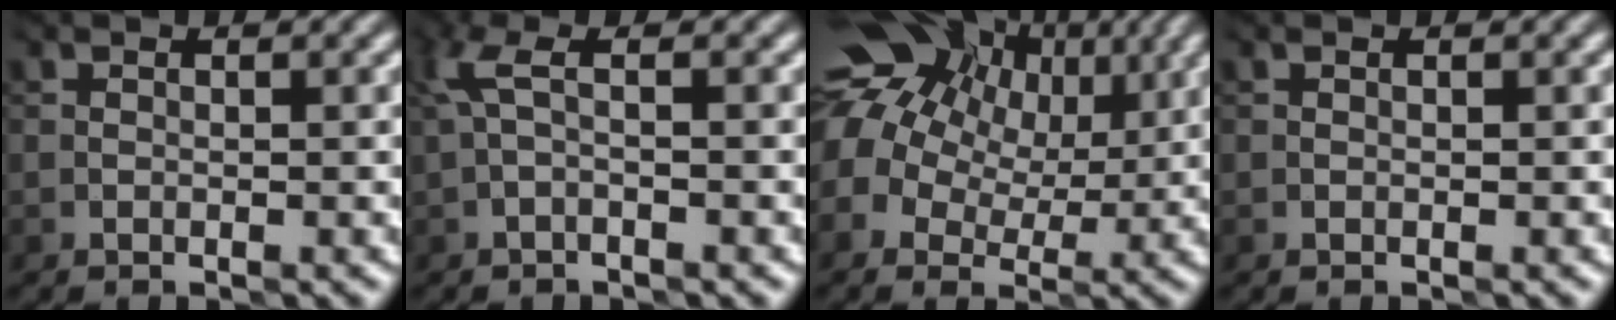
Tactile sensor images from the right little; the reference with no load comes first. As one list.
[{"total": 2.5, "force": [0.3, 0.7, 2.4], "torque": [-0.059, 0.013, -0.002]}, {"total": 14.2, "force": [5.3, 10.8, 7.6], "torque": [-0.161, 0.043, 0.083]}, {"total": 0.0}]